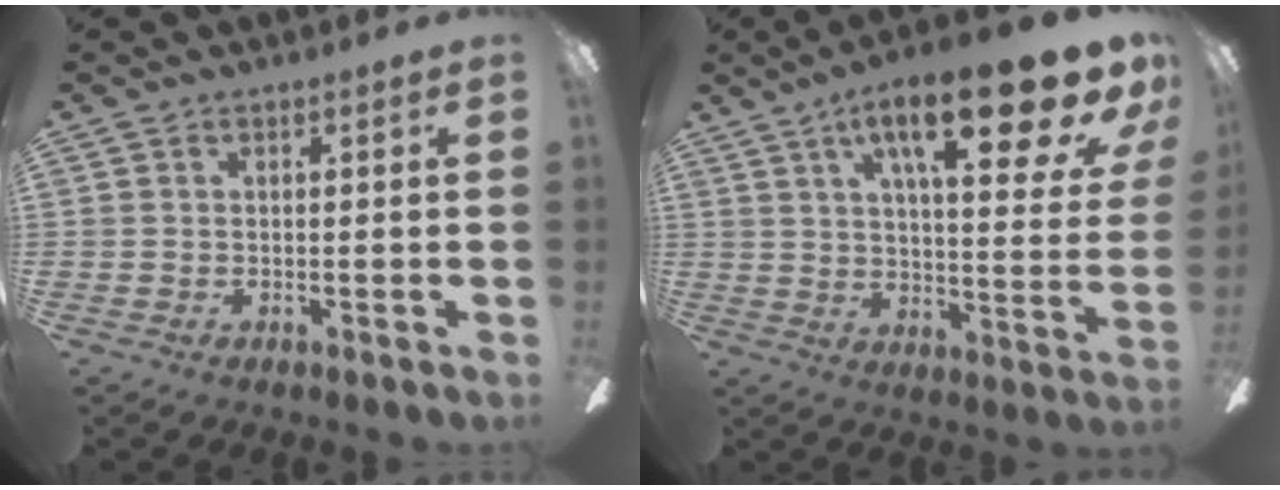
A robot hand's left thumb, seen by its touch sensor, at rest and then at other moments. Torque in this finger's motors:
{"motor_torque": [2.94, 2.07, 1.79, -0.98, 0.50]}